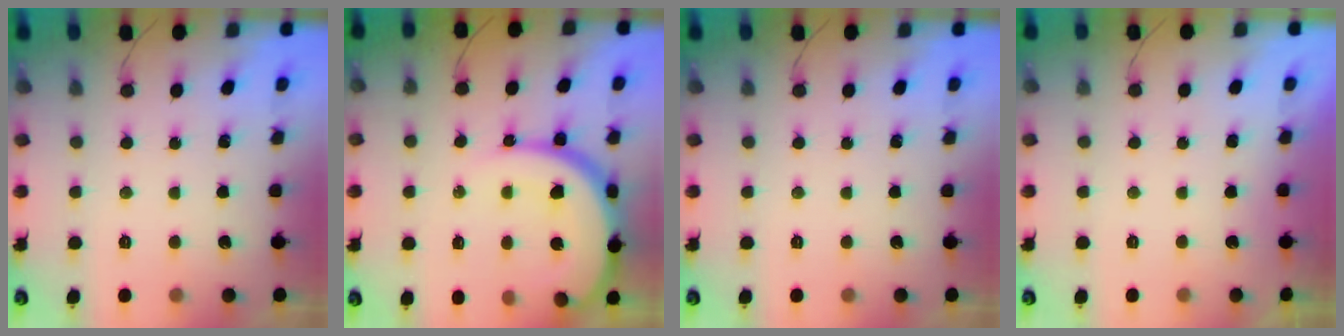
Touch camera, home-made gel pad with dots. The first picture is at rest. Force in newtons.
{"total": 15.3, "press": 15.2, "slide": 1.2}
{"total": 0.0}
{"total": 1.1, "press": 1.0, "slide": 0.5}